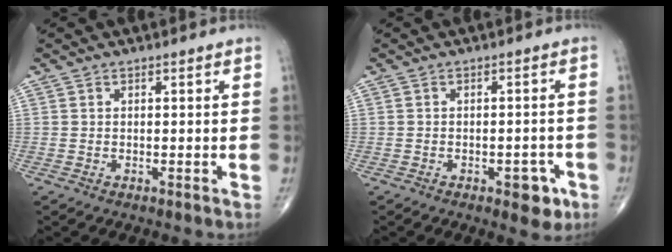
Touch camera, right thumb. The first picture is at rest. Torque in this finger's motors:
{"motor_torque": [1.26, 0.54, 0.53, -0.40, 0.11]}